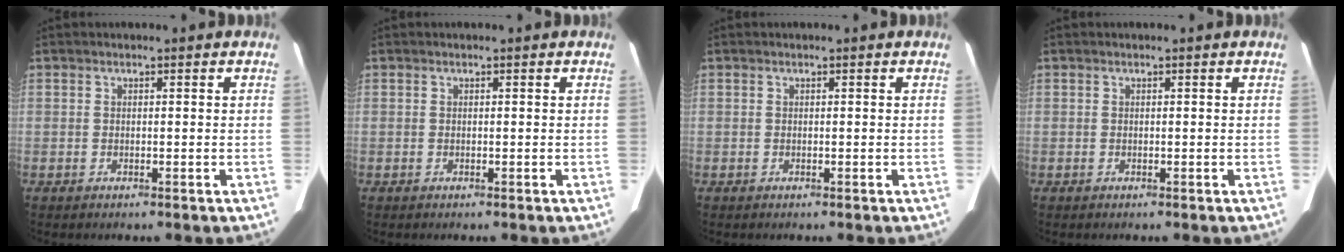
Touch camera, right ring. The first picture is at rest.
{"total": 0.0}
{"total": 0.0}
{"total": 0.0}